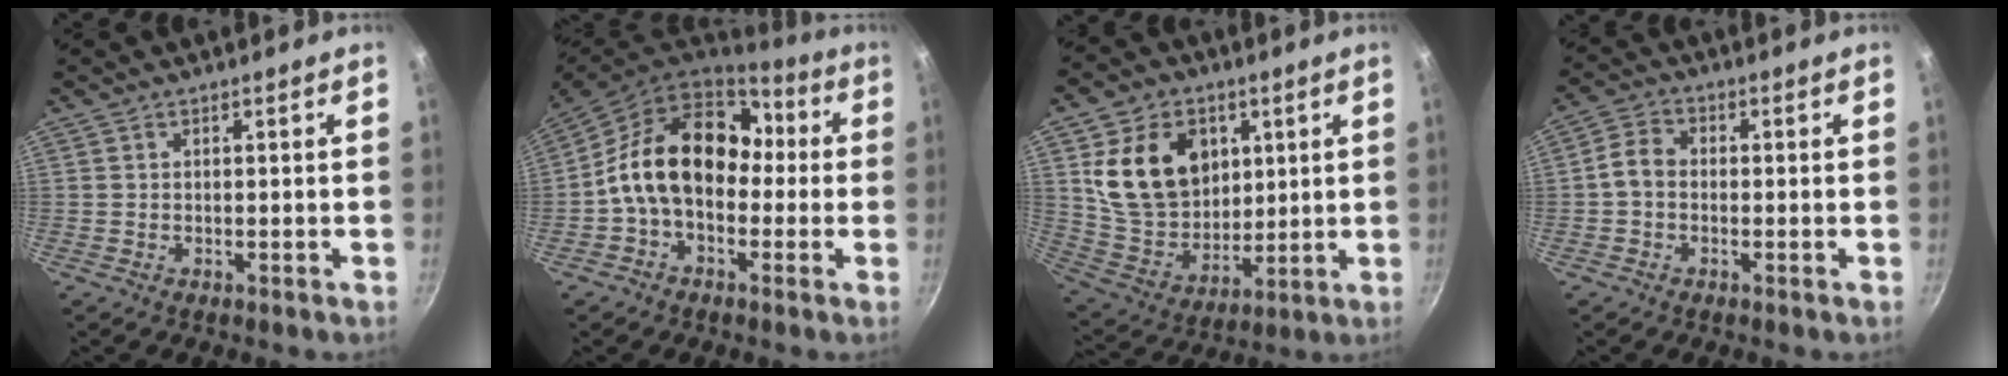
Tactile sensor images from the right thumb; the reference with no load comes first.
{"total": 17.0, "force": [0.1, 12.2, 11.8], "torque": [-0.158, 0.046, -0.019]}
{"total": 18.3, "force": [5.2, 14.1, 10.5], "torque": [-0.149, -0.021, 0.106]}
{"total": 4.3, "force": [-0.6, 3.3, 2.7], "torque": [-0.052, 0.018, -0.024]}